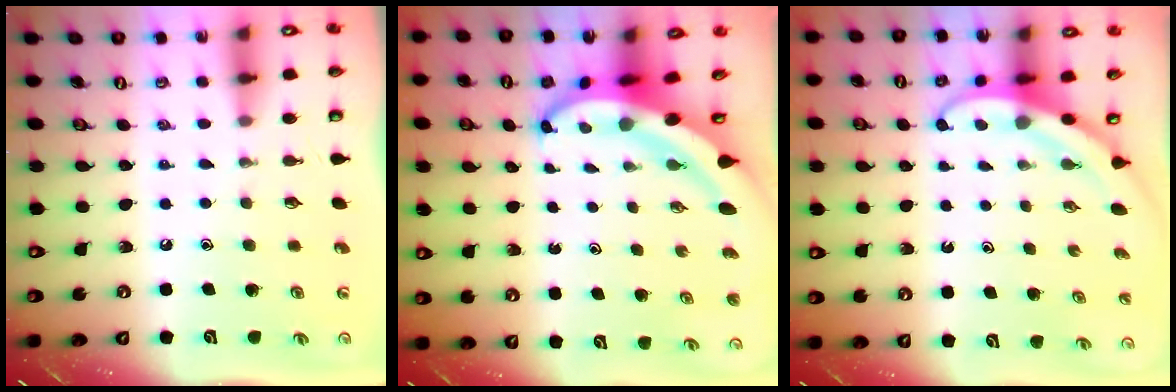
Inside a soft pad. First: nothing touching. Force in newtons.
{"total": 7.8, "press": 7.8, "slide": 0.5}
{"total": 3.6, "press": 3.6, "slide": 0.4}